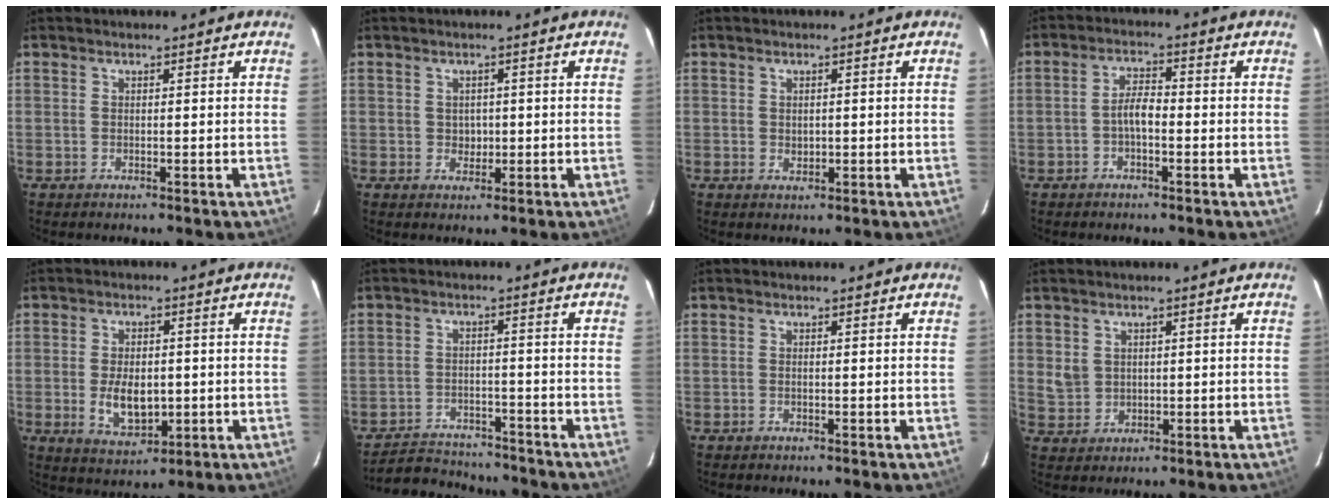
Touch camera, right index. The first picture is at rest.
{"total": 2.0, "force": [0.1, 1.9, 0.7], "torque": [-0.008, 0.003, 0.005]}
{"total": 1.4, "force": [0.1, 1.1, 0.9], "torque": [-0.015, 0.000, 0.004]}
{"total": 3.6, "force": [-1.3, 1.4, 3.0], "torque": [-0.061, 0.012, -0.025]}
{"total": 8.1, "force": [-1.1, 4.6, 6.5], "torque": [-0.126, -0.010, -0.009]}
{"total": 10.7, "force": [-9.8, 3.8, 2.2], "torque": [-0.065, 0.017, -0.138]}
{"total": 0.0}
{"total": 3.5, "force": [0.9, 3.2, 1.2], "torque": [-0.023, 0.003, 0.027]}